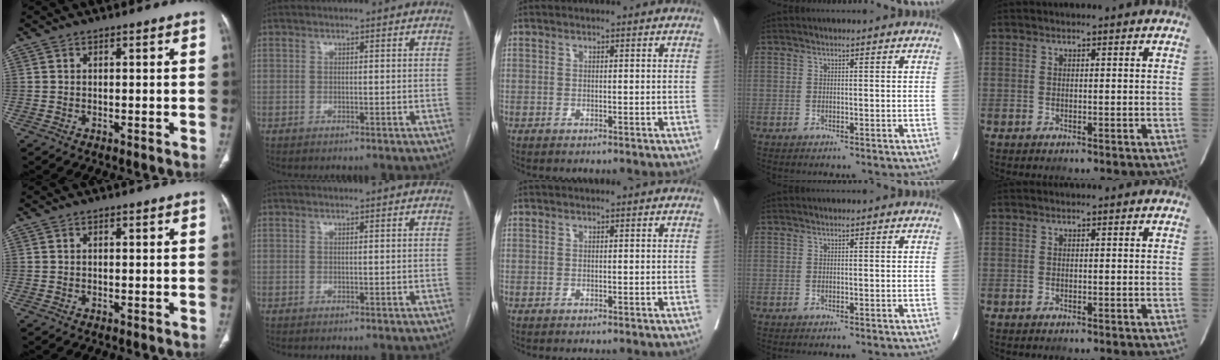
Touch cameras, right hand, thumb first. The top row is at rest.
{}